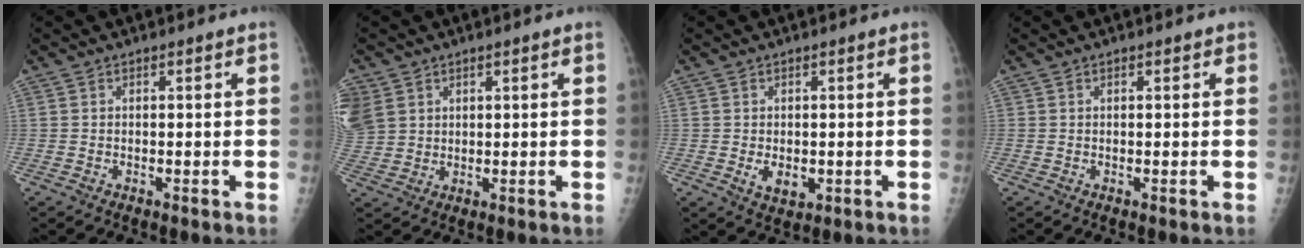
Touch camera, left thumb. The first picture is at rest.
{"total": 11.1, "force": [3.9, 9.3, 4.5], "torque": [-0.132, 0.013, 0.090]}
{"total": 3.7, "force": [-0.6, 2.5, 2.7], "torque": [-0.030, -0.007, 0.000]}
{"total": 0.6, "force": [0.3, 0.3, 0.4], "torque": [-0.003, 0.000, 0.001]}